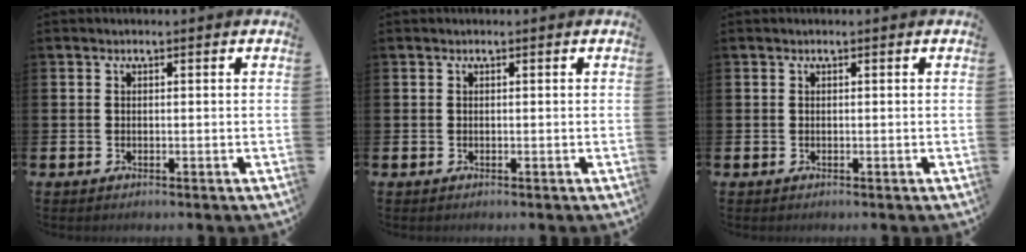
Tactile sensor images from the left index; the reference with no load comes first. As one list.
[{"total": 0.0}, {"total": 0.0}]